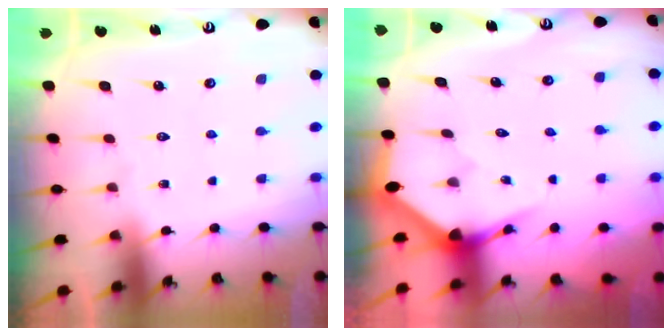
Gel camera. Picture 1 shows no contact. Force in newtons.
{"total": 3.4, "press": 3.4, "slide": 0.1}